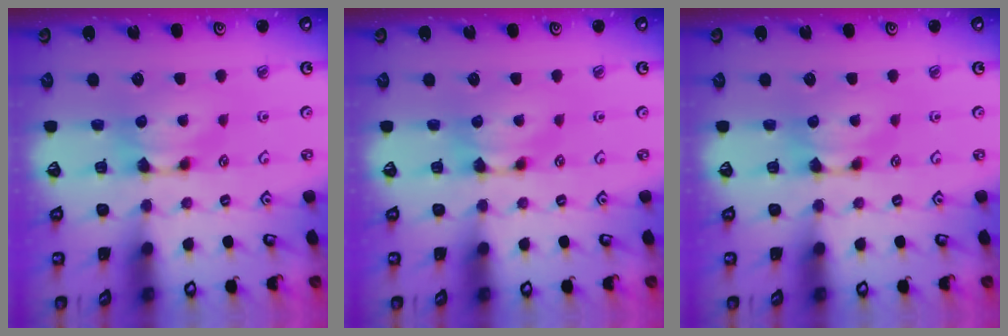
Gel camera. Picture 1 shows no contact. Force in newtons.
{"total": 0.0}
{"total": 0.0}